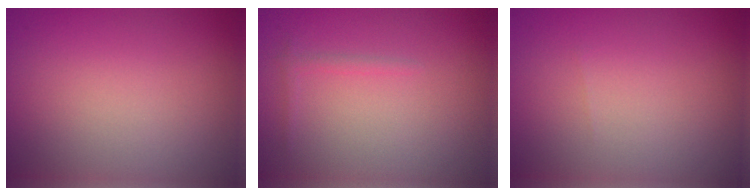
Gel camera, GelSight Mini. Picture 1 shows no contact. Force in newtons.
{"total": 0.7, "press": 0.7, "slide": 0.1}
{"total": 0.0}